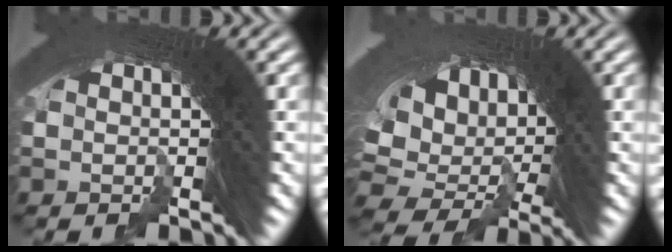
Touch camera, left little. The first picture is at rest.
{"total": 11.7, "force": [-3.7, 9.3, 6.1], "torque": [-0.159, -0.061, -0.038]}